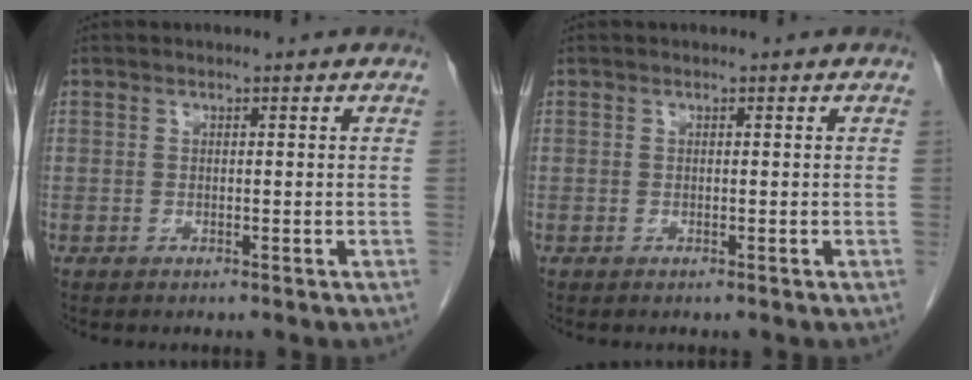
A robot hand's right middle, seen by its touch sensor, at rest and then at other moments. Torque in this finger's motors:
{"motor_torque": [0.00, 0.00, 0.00, 0.00]}